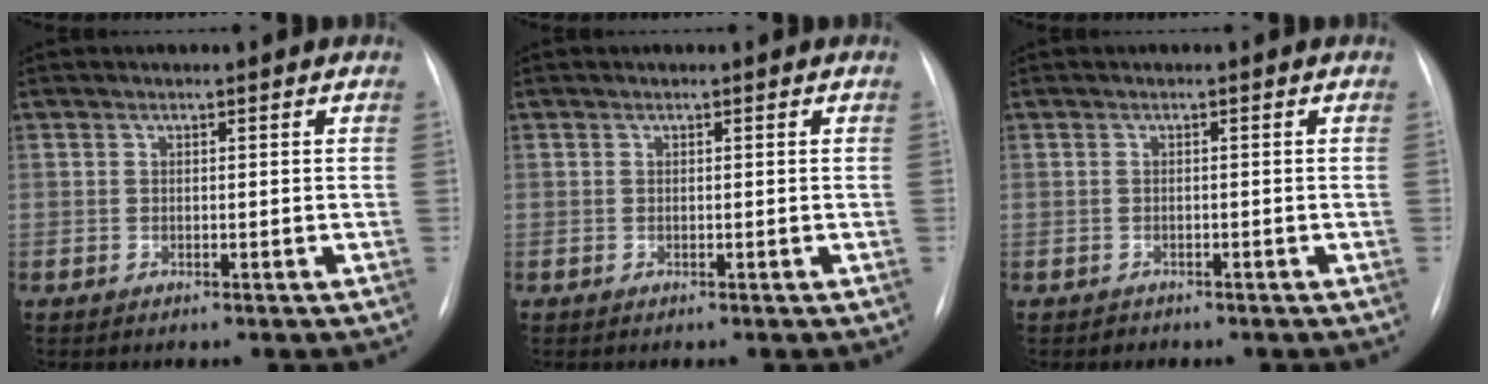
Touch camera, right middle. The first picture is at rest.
{"total": 0.0}
{"total": 0.9, "force": [-0.7, 0.5, -0.1], "torque": [-0.003, 0.001, -0.013]}